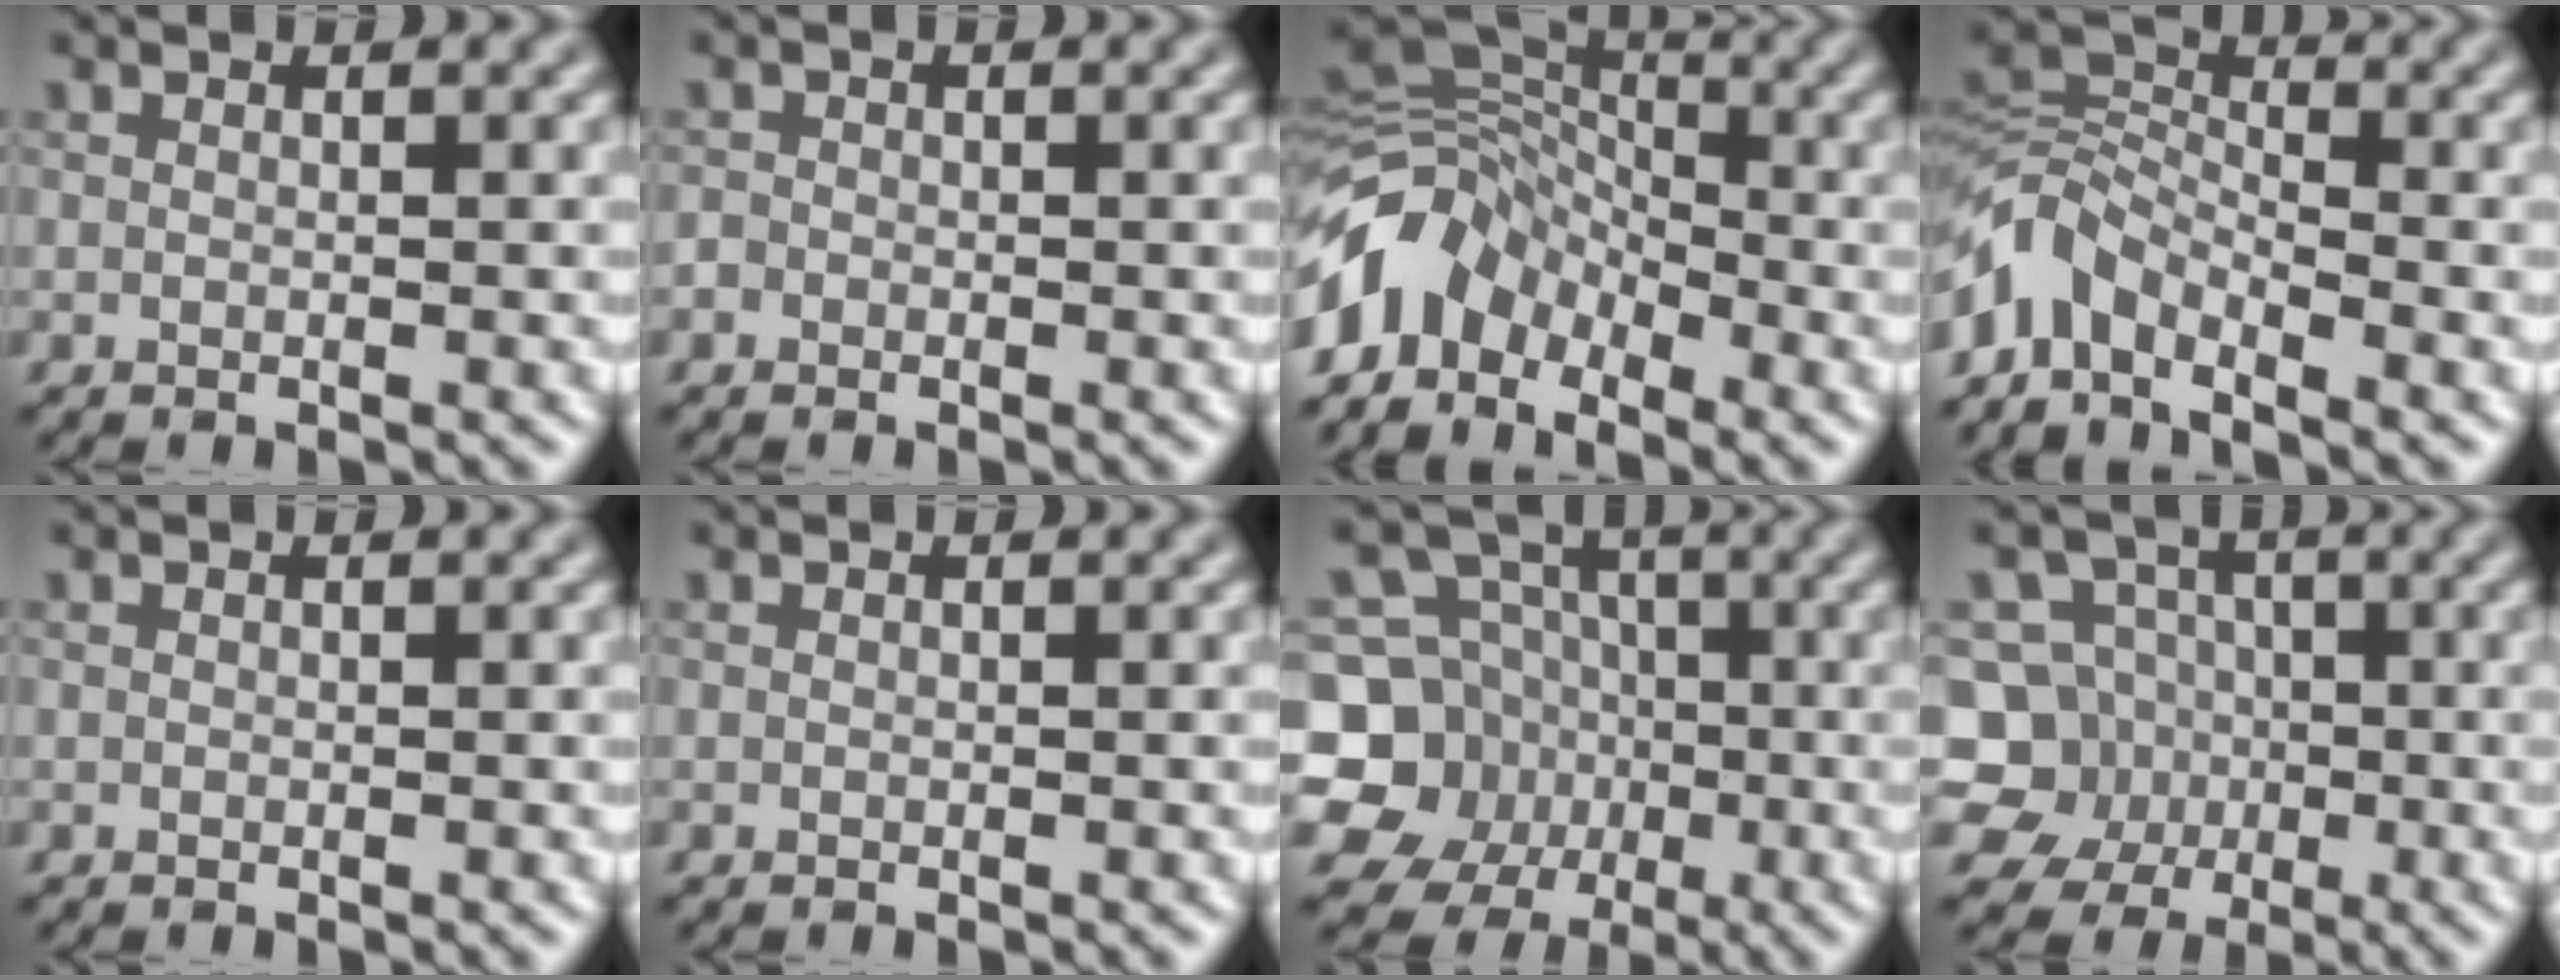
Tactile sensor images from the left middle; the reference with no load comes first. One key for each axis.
{"total": 0.7, "fx": -0.4, "fy": 0.5, "fz": 0.0, "tx": 0.002, "ty": -0.002, "tz": -0.008}
{"total": 7.0, "fx": -4.2, "fy": 4.3, "fz": 3.5, "tx": -0.066, "ty": 0.002, "tz": -0.098}
{"total": 5.3, "fx": -3.4, "fy": 2.7, "fz": 3.0, "tx": -0.052, "ty": 0.005, "tz": -0.084}
{"total": 0.0}
{"total": 0.0}
{"total": 8.8, "fx": -1.7, "fy": 8.1, "fz": 3.1, "tx": -0.060, "ty": -0.006, "tz": -0.061}
{"total": 8.2, "fx": -1.9, "fy": 7.7, "fz": 2.1, "tx": -0.035, "ty": 0.019, "tz": -0.065}